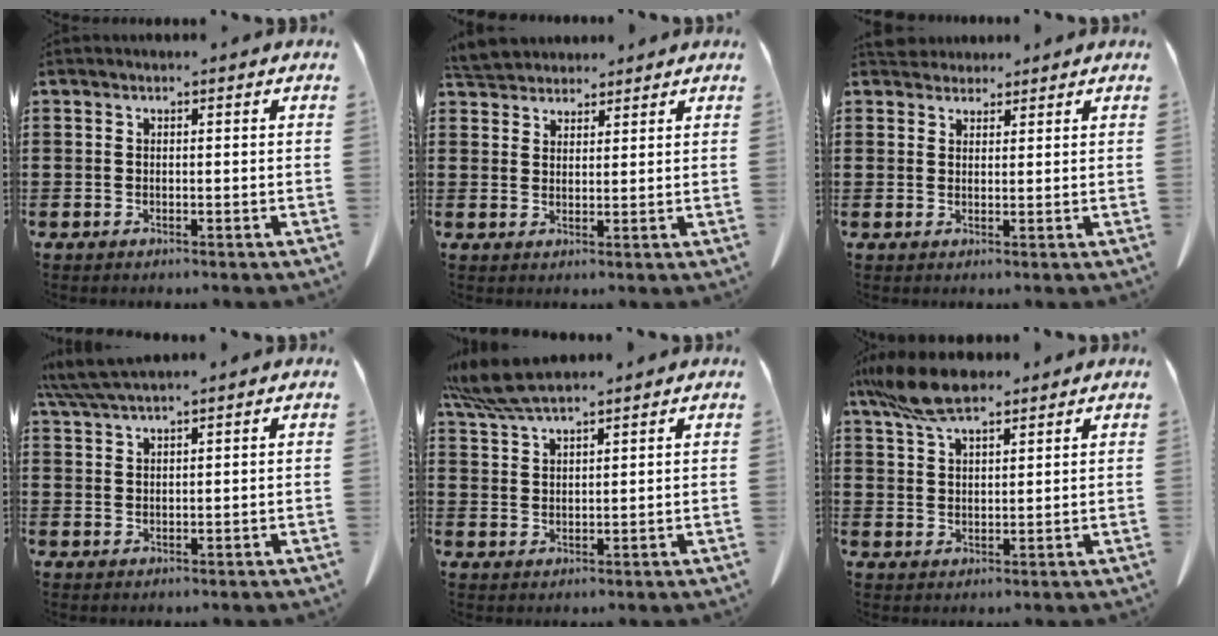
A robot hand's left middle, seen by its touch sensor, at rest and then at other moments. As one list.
[{"total": 4.4, "force": [4.2, 1.0, 0.5], "torque": [-0.023, -0.009, 0.081]}, {"total": 2.8, "force": [2.6, 0.9, 0.1], "torque": [-0.001, -0.006, 0.049]}, {"total": 3.9, "force": [3.5, 0.0, 1.8], "torque": [-0.046, -0.006, 0.066]}, {"total": 6.0, "force": [5.2, 0.8, 2.9], "torque": [-0.071, -0.008, 0.098]}, {"total": 8.6, "force": [6.6, 2.6, 4.9], "torque": [-0.113, -0.006, 0.125]}]